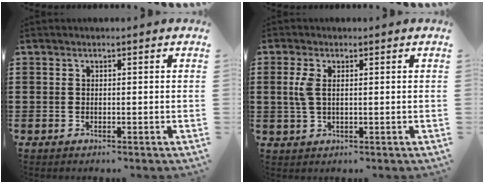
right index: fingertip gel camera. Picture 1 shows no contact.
{"total": 3.1, "force": [0.6, 1.3, 2.7], "torque": [-0.064, 0.005, 0.006]}